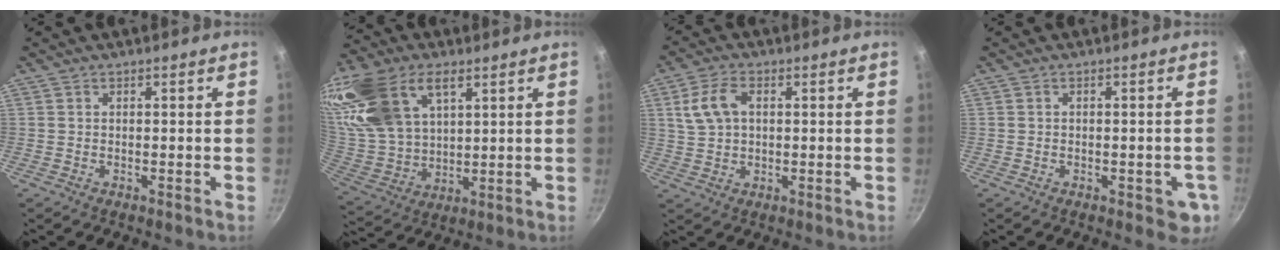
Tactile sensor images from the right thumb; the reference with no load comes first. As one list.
[{"total": 24.4, "force": [11.3, 14.8, 15.8], "torque": [-0.335, -0.001, 0.224]}, {"total": 7.3, "force": [1.8, 4.7, 5.3], "torque": [-0.098, 0.009, 0.034]}, {"total": 4.9, "force": [-1.5, 2.6, 3.9], "torque": [-0.025, 0.005, -0.017]}]